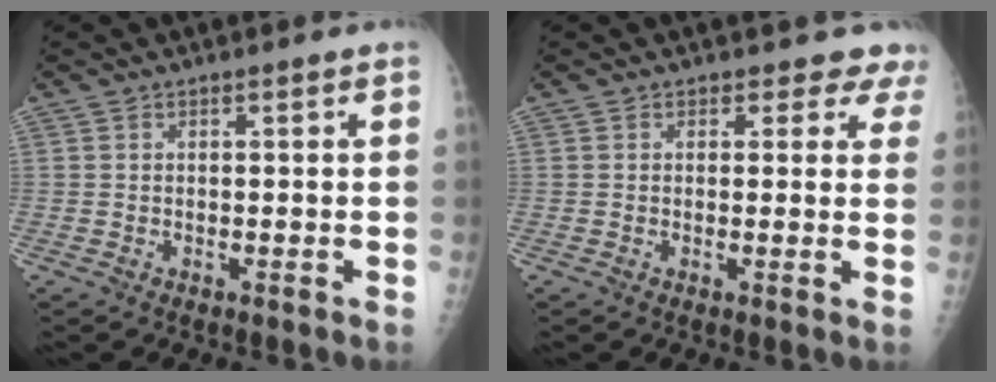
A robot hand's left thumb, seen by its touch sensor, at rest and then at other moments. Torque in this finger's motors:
{"motor_torque": [-0.09, 0.00, 0.06, 0.05, 0.03]}